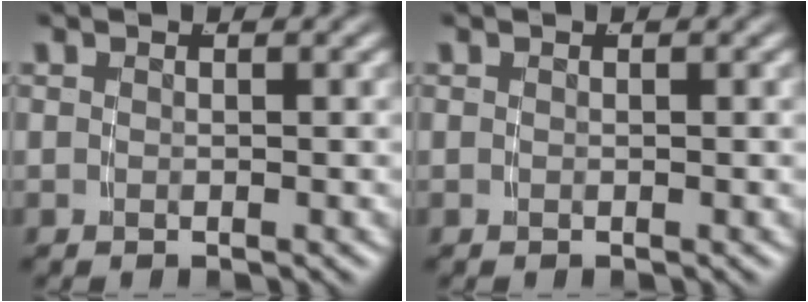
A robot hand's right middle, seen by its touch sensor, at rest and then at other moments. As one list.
[{"total": 0.0}]